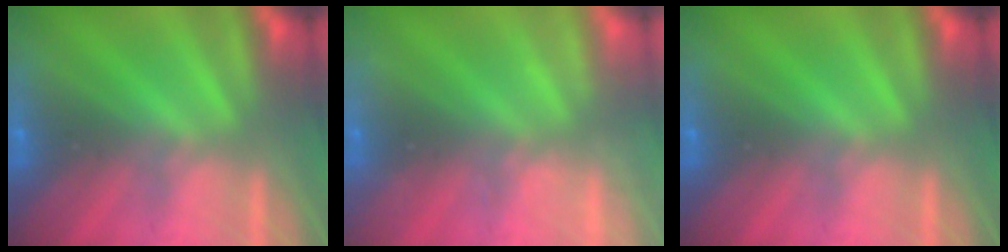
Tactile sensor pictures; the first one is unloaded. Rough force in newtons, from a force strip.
{"total": 2.2}
{"total": 0.0}